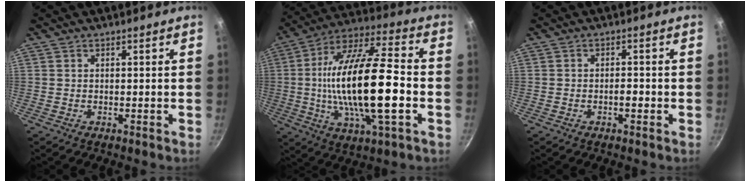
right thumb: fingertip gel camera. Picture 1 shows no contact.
{"total": 23.9, "force": [-2.6, 7.9, 22.4], "torque": [-0.407, 0.022, -0.052]}
{"total": 1.8, "force": [-0.7, 0.9, 1.4], "torque": [-0.016, 0.010, -0.013]}